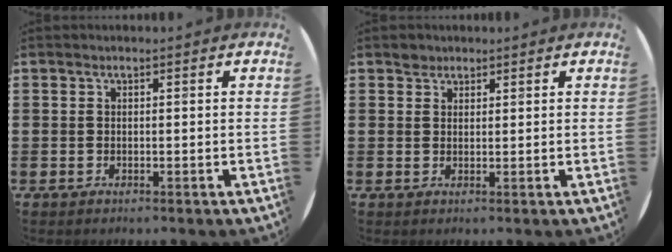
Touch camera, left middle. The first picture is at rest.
{"total": 1.5, "force": [1.3, 0.7, 0.0], "torque": [0.006, -0.001, 0.024]}